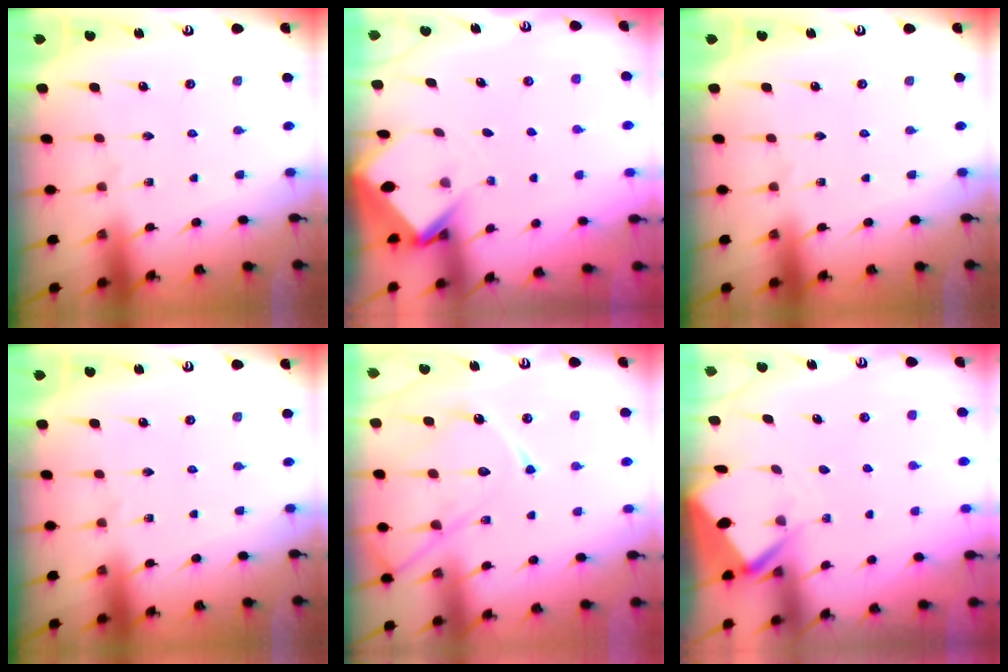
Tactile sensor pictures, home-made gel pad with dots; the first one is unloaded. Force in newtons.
{"total": 2.9, "press": 2.9, "slide": 0.2}
{"total": 0.0}
{"total": 0.0}
{"total": 15.2, "press": 15.1, "slide": 1.6}
{"total": 3.6, "press": 3.6, "slide": 0.4}